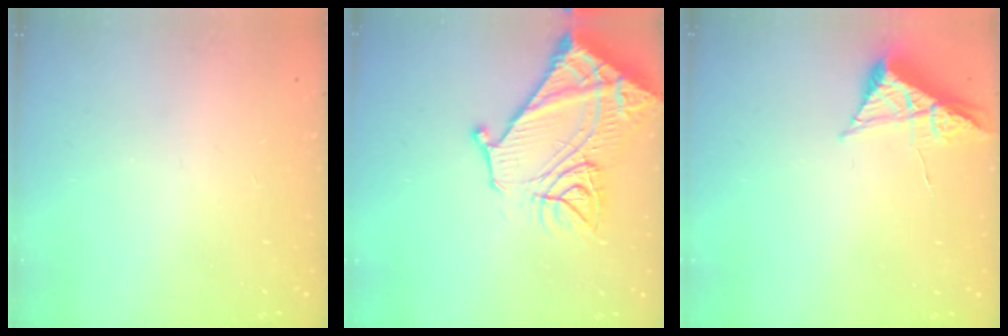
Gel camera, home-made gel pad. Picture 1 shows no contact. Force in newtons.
{"total": 22.0, "press": 21.8, "slide": 2.5}
{"total": 7.9, "press": 7.9, "slide": 0.8}